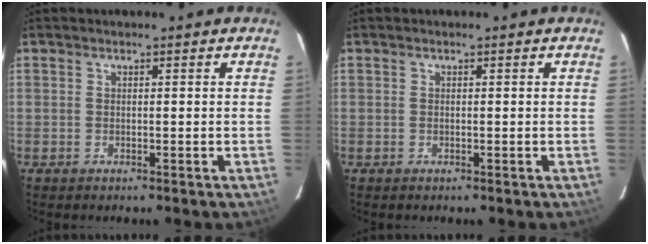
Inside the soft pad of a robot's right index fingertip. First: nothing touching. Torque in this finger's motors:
{"motor_torque": [0.00, -0.01, 0.00, 0.00]}